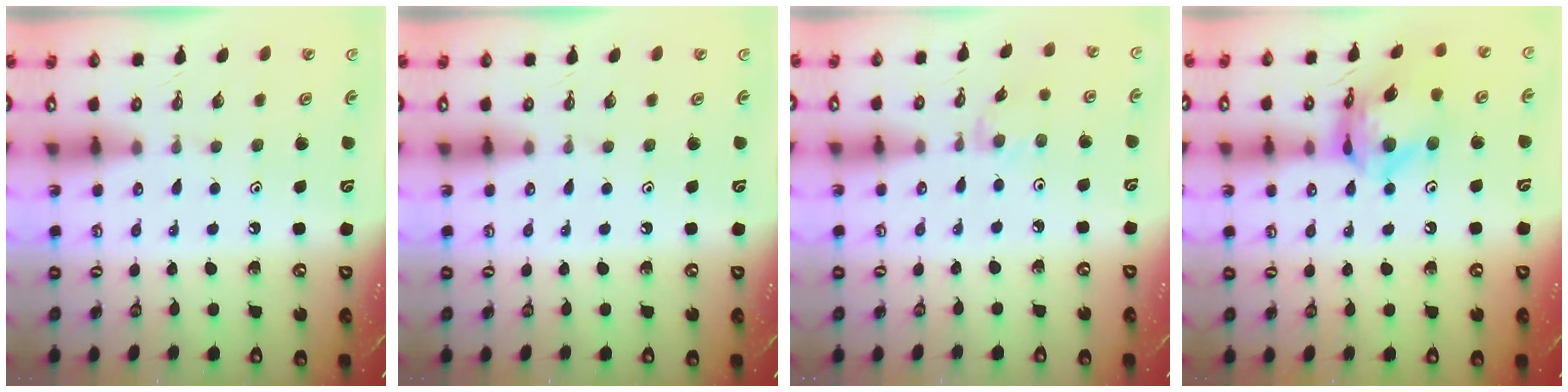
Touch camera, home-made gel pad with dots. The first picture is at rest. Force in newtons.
{"total": 0.0}
{"total": 1.9, "press": 1.9, "slide": 0.4}
{"total": 14.6, "press": 14.6, "slide": 1.3}